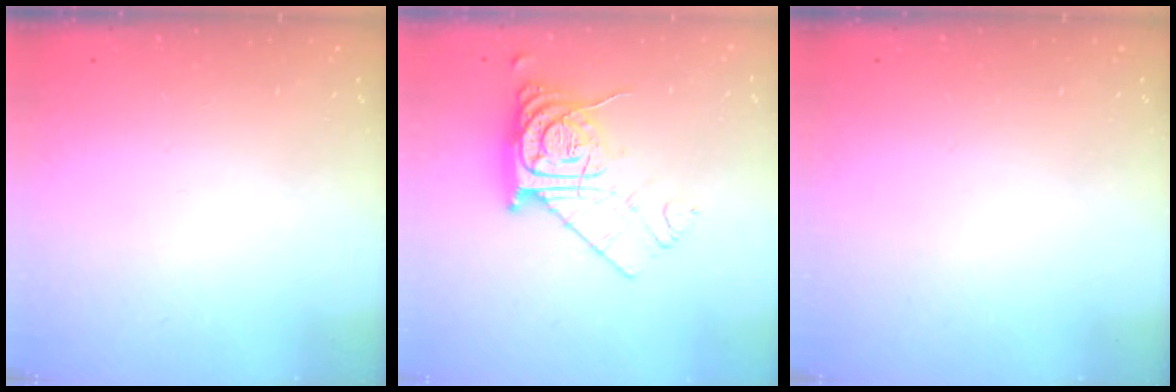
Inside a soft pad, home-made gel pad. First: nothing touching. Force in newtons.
{"total": 13.2, "press": 13.1, "slide": 1.4}
{"total": 0.0}